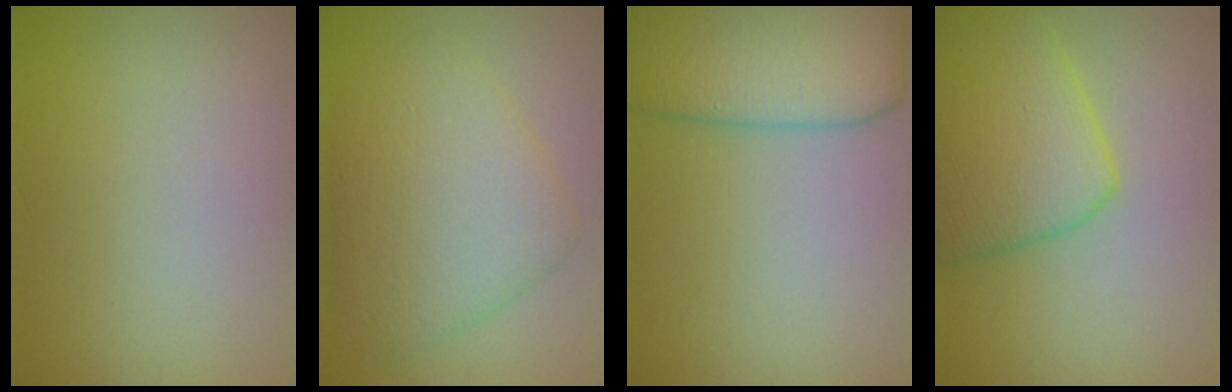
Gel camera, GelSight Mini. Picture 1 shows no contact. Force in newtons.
{"total": 6.5, "press": 6.5, "slide": 0.1}
{"total": 9.5, "press": 9.5, "slide": 0.3}
{"total": 6.5, "press": 6.5, "slide": 0.3}